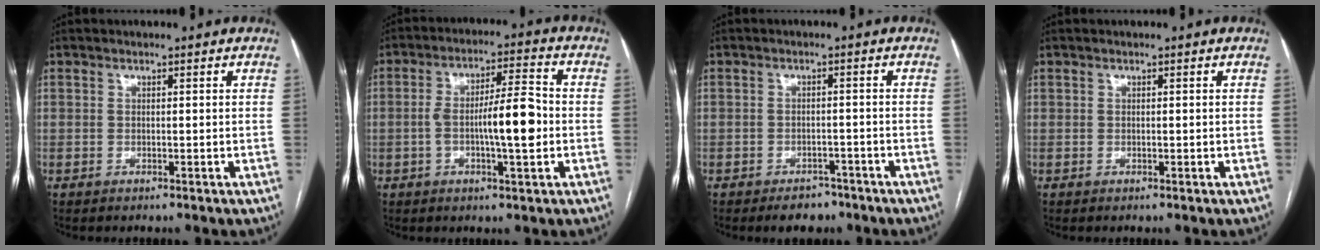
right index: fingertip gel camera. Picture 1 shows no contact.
{"total": 9.7, "force": [-1.5, 1.5, 9.4], "torque": [-0.161, 0.014, -0.025]}
{"total": 4.1, "force": [-3.1, 2.1, 1.5], "torque": [-0.018, 0.003, -0.040]}
{"total": 0.0}